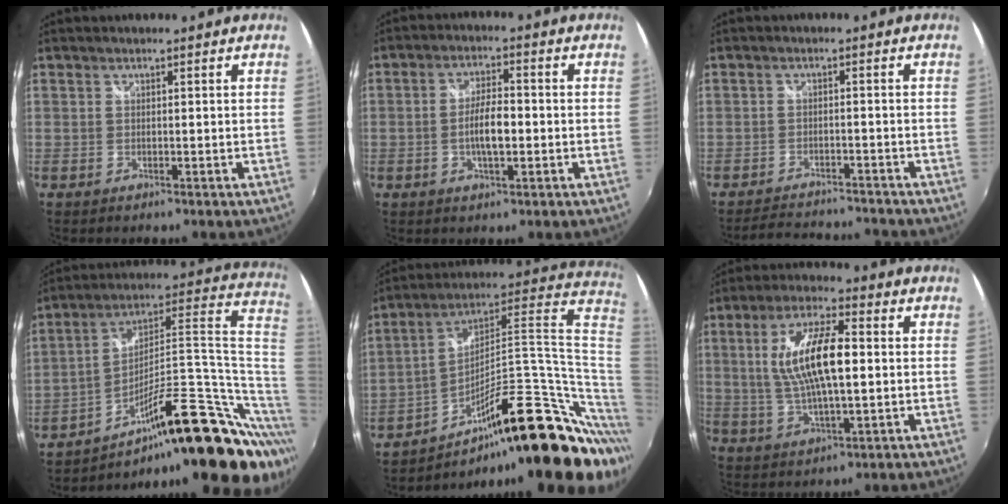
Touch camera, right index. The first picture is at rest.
{"total": 6.3, "force": [-1.2, 2.3, 5.8], "torque": [-0.108, 0.003, -0.019]}
{"total": 8.6, "force": [-8.1, 1.5, 2.3], "torque": [-0.062, 0.004, -0.119]}
{"total": 25.5, "force": [-7.9, 8.0, 22.9], "torque": [-0.312, 0.029, -0.117]}
{"total": 29.4, "force": [-7.3, 9.3, 26.9], "torque": [-0.380, 0.027, -0.104]}
{"total": 13.3, "force": [1.3, 4.2, 12.6], "torque": [-0.242, 0.008, 0.028]}